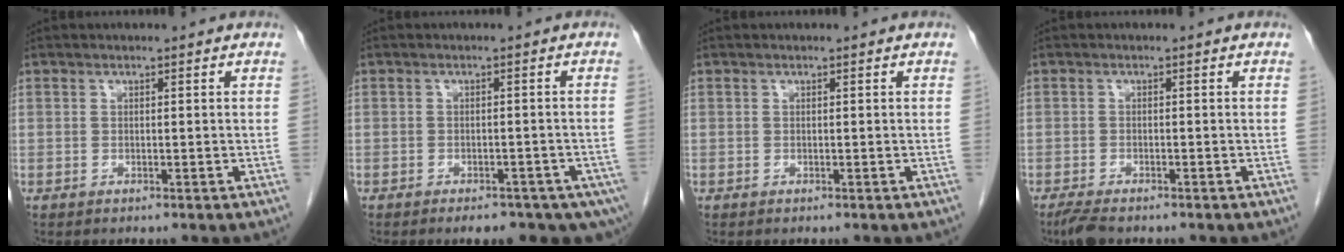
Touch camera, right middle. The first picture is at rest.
{"total": 9.9, "force": [-6.7, 4.4, 5.9], "torque": [-0.072, -0.009, -0.078]}
{"total": 0.0}
{"total": 3.0, "force": [-2.4, 0.8, 1.7], "torque": [-0.038, -0.008, -0.040]}